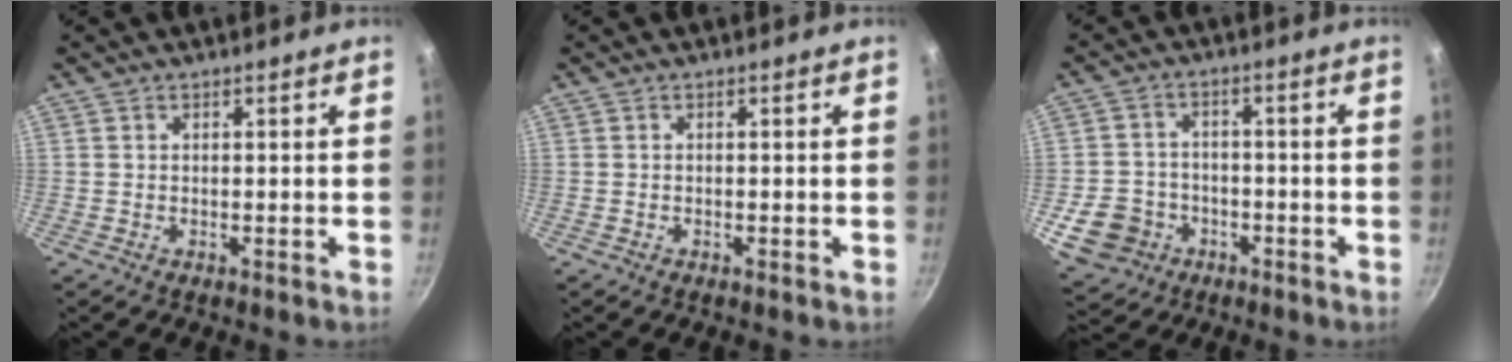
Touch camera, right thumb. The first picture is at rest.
{"total": 0.0}
{"total": 9.7, "force": [-3.9, 8.0, 3.8], "torque": [-0.052, 0.028, -0.061]}